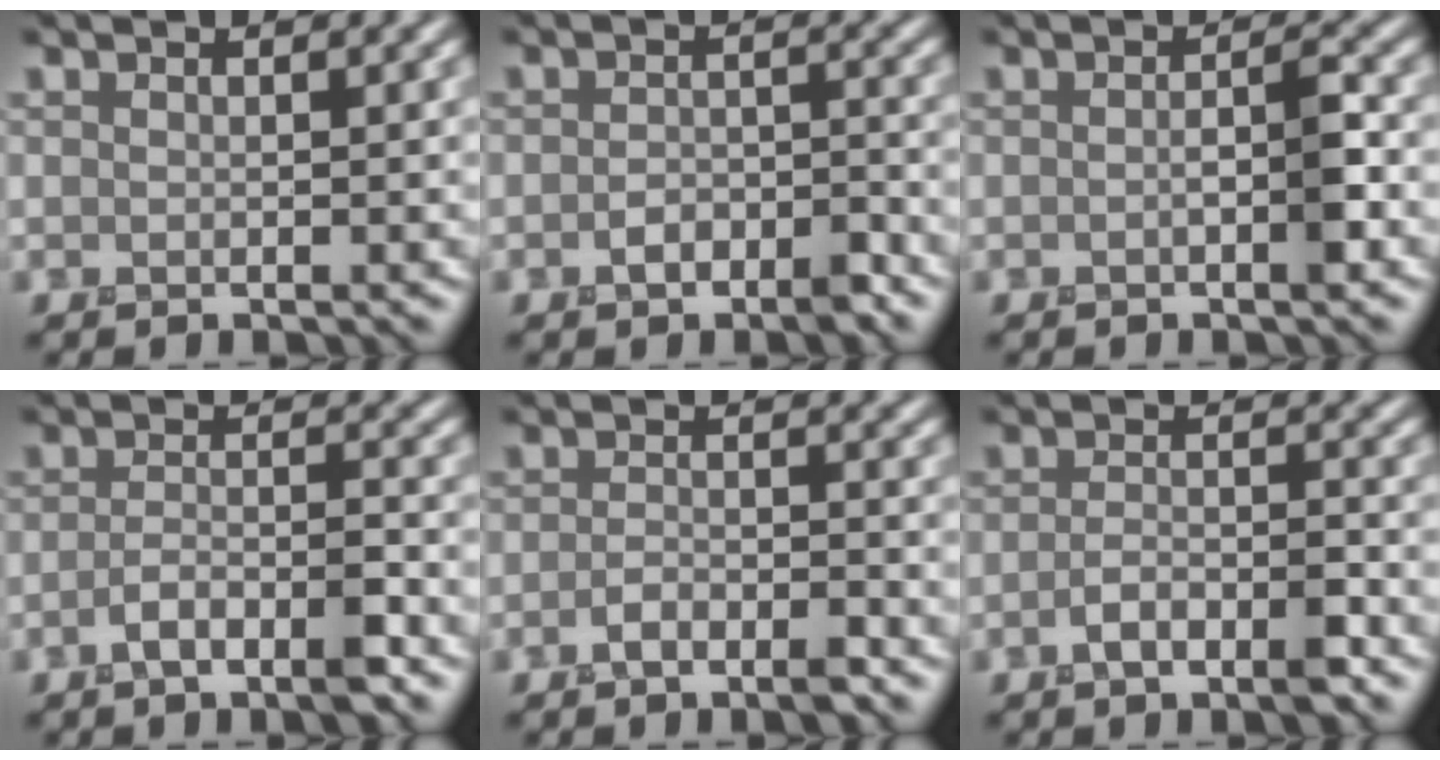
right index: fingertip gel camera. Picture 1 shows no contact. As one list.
[{"total": 2.5, "force": [-1.6, 1.3, 1.4], "torque": [-0.023, 0.008, -0.028]}, {"total": 2.0, "force": [-0.5, 0.3, 1.9], "torque": [-0.033, 0.006, -0.010]}, {"total": 3.2, "force": [-1.9, 0.9, 2.4], "torque": [-0.048, 0.008, -0.040]}, {"total": 2.4, "force": [-1.7, 0.8, 1.5], "torque": [-0.032, 0.007, -0.034]}, {"total": 3.0, "force": [-1.8, 1.0, 2.2], "torque": [-0.043, 0.008, -0.034]}]